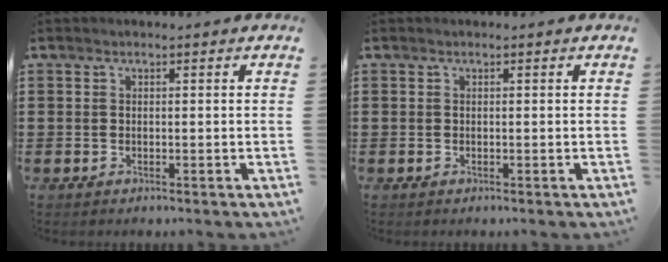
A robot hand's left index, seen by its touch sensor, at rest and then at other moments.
{"total": 0.0}